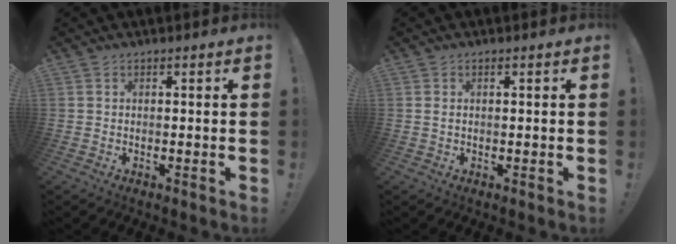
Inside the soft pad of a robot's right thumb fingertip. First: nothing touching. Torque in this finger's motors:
{"motor_torque": [0.07, -0.08, -0.24, 0.24, 0.06]}